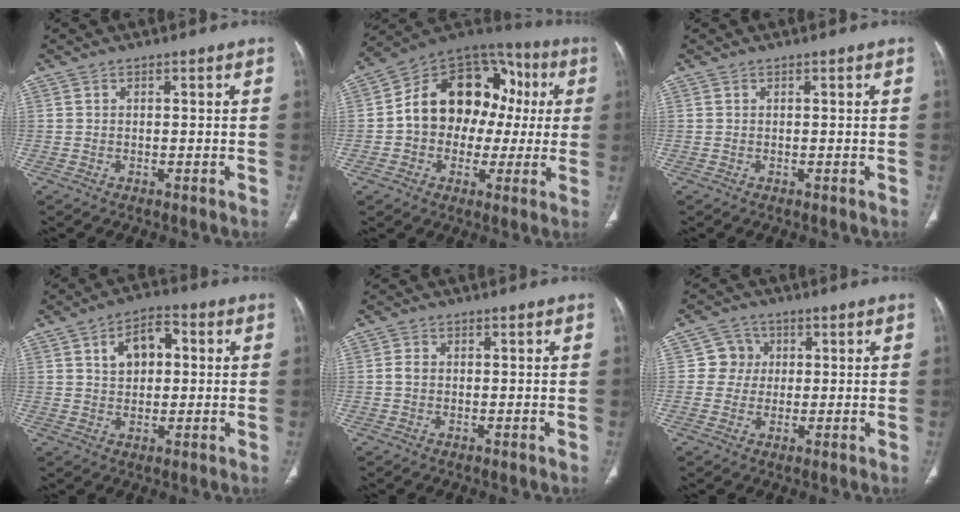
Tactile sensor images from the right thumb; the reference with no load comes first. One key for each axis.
{"total": 20.3, "fx": 1.3, "fy": 15.2, "fz": 13.5, "tx": -0.158, "ty": 0.056, "tz": 0.016}
{"total": 0.0}
{"total": 8.0, "fx": 1.9, "fy": 5.2, "fz": 5.8, "tx": -0.070, "ty": 0.011, "tz": 0.025}
{"total": 1.4, "fx": -0.1, "fy": 1.1, "fz": 0.9, "tx": -0.015, "ty": 0.002, "tz": -0.003}
{"total": 4.8, "fx": 0.7, "fy": 4.7, "fz": 0.7, "tx": 0.021, "ty": 0.007, "tz": 0.005}